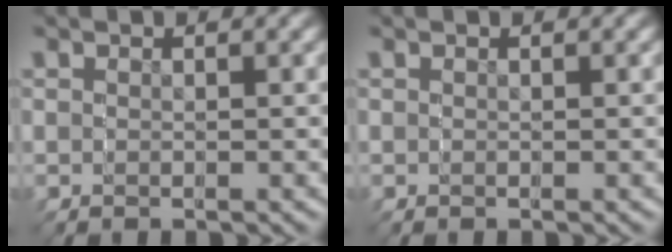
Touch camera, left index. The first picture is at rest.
{"total": 0.0}